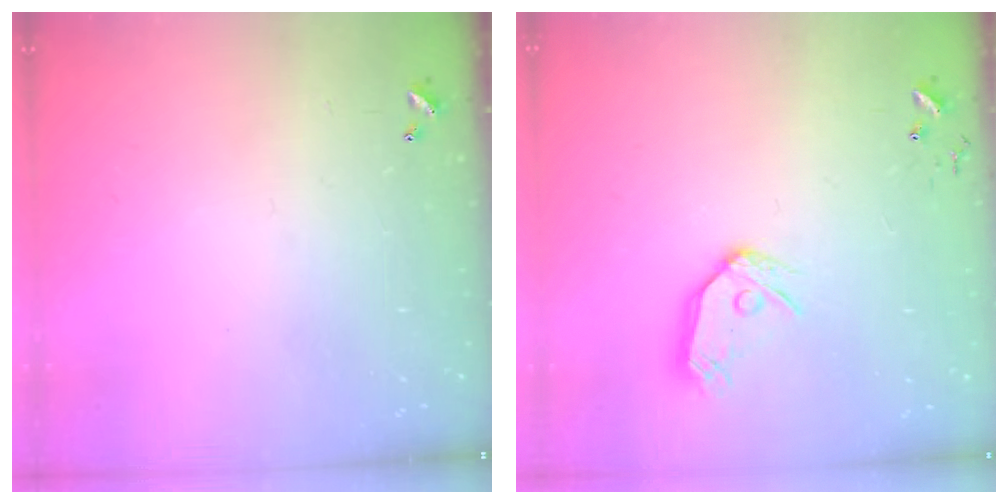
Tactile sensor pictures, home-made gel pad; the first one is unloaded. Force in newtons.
{"total": 11.3, "press": 11.2, "slide": 1.4}